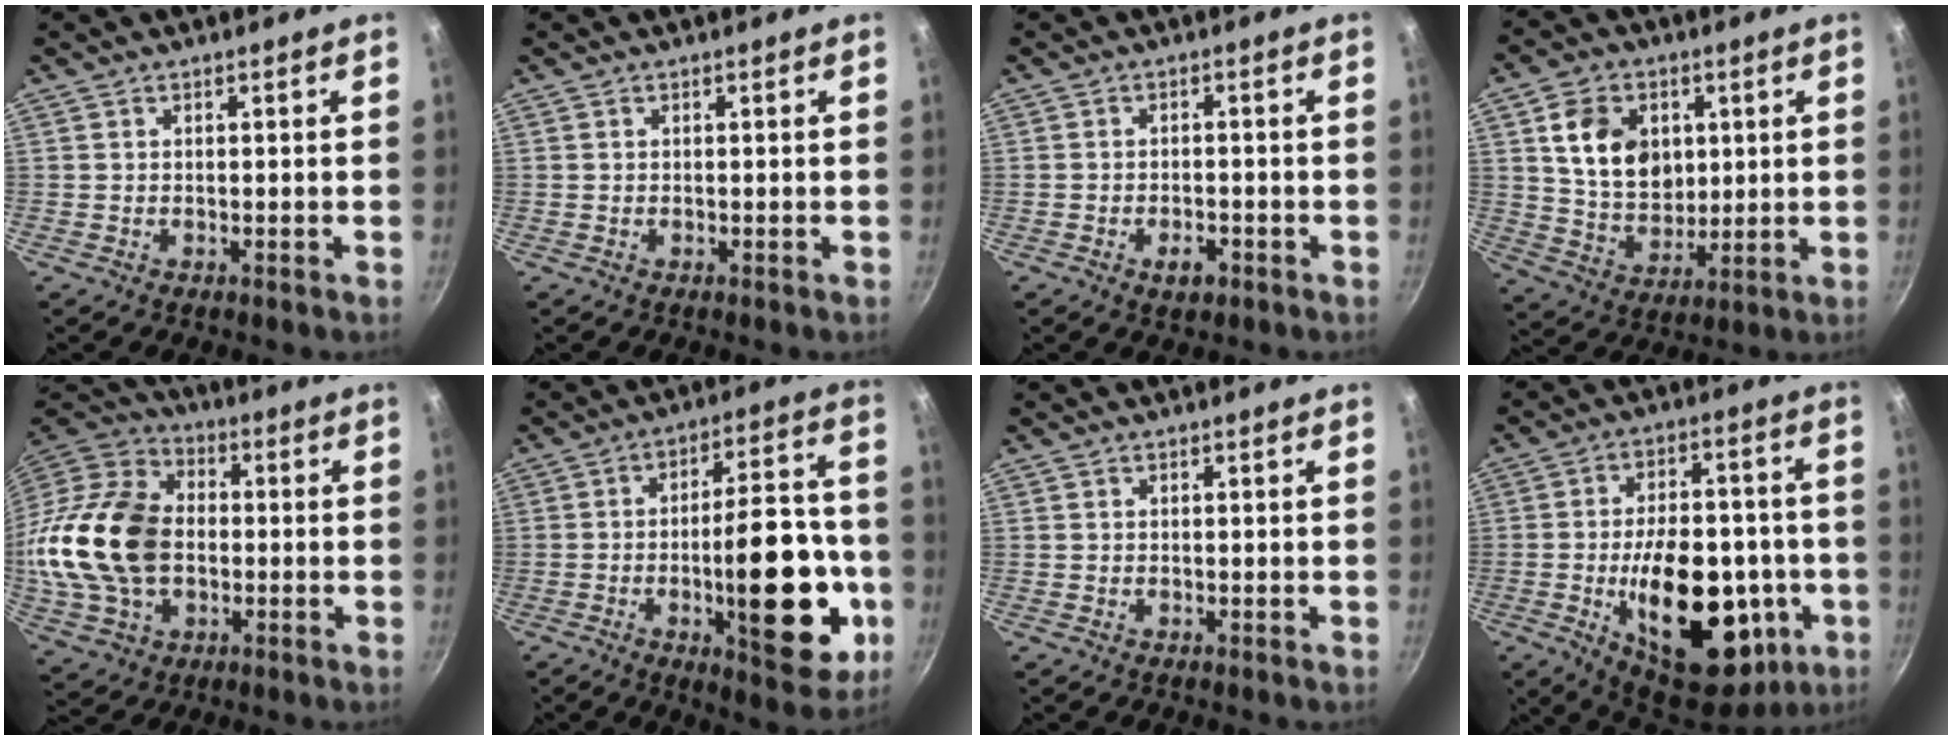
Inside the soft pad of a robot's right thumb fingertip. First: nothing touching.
{"total": 0.0}
{"total": 3.4, "force": [-1.7, 1.9, 2.2], "torque": [-0.027, 0.013, -0.026]}
{"total": 13.3, "force": [3.4, 10.2, 7.8], "torque": [-0.105, -0.014, 0.068]}
{"total": 22.5, "force": [-1.2, 16.0, 15.8], "torque": [-0.297, 0.030, -0.019]}
{"total": 22.6, "force": [-6.0, 8.1, 20.2], "torque": [-0.244, 0.031, -0.080]}
{"total": 0.0}
{"total": 26.9, "force": [-6.4, 14.6, 21.7], "torque": [-0.282, 0.018, -0.075]}